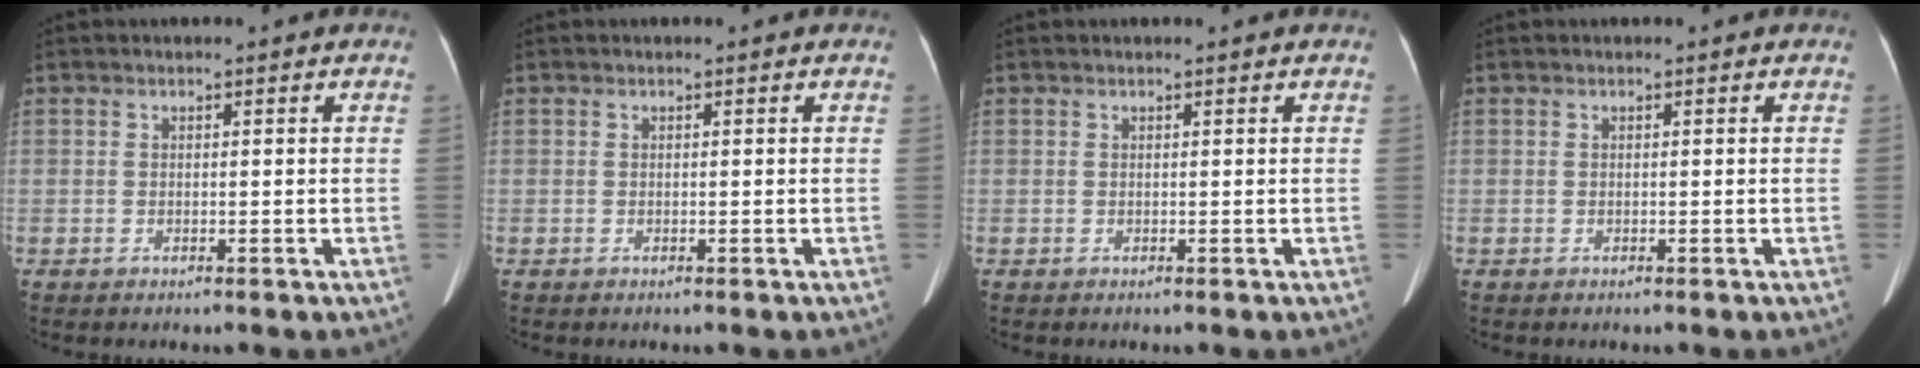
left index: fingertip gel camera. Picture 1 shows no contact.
{"total": 0.0}
{"total": 0.0}
{"total": 0.0}